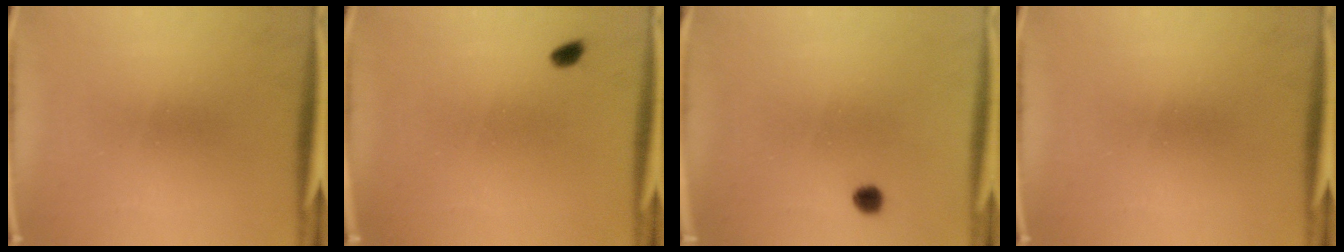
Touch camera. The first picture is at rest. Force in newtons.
{"total": 1.3}
{"total": 1.8}
{"total": 0.0}